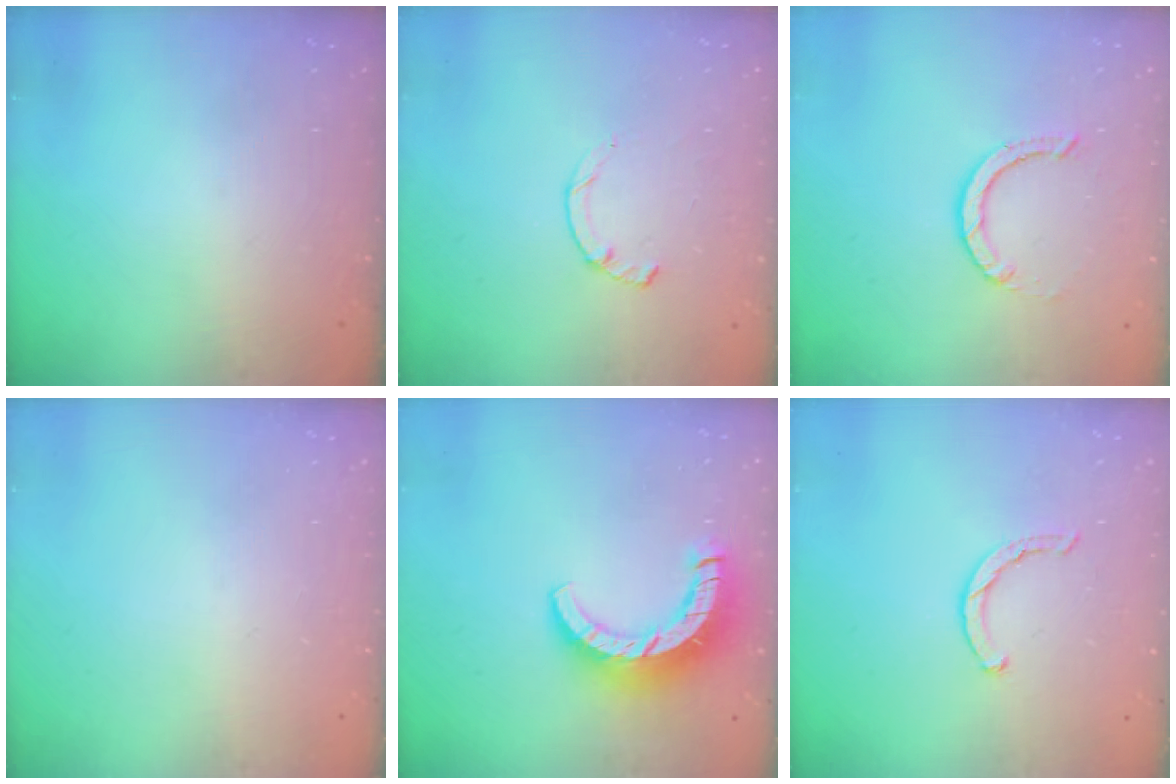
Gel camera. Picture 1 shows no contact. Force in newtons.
{"total": 2.3, "press": 2.3, "slide": 0.4}
{"total": 3.6, "press": 3.5, "slide": 0.3}
{"total": 0.0}
{"total": 11.4, "press": 11.3, "slide": 1.1}
{"total": 1.9, "press": 1.9, "slide": 0.3}